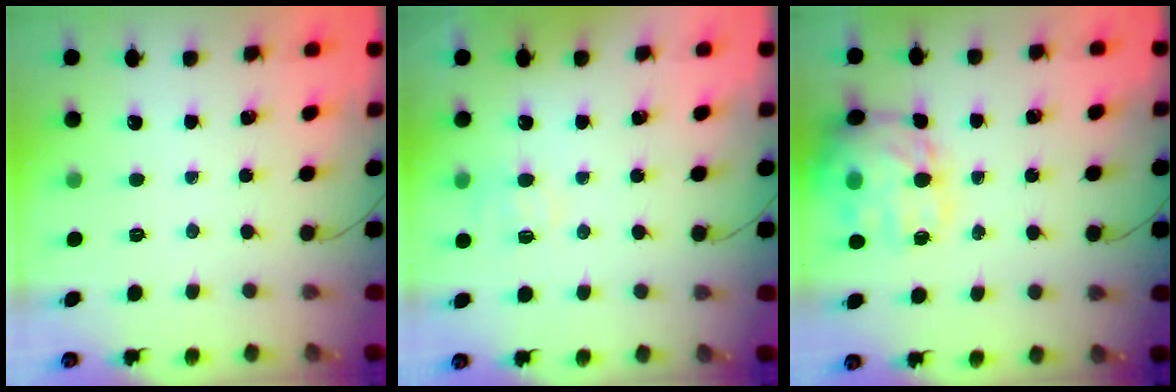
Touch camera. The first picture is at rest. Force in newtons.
{"total": 5.0, "press": 4.9, "slide": 1.2}
{"total": 19.6, "press": 19.4, "slide": 2.4}